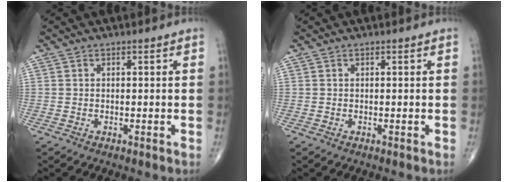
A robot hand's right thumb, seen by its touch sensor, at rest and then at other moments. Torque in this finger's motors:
{"motor_torque": [-0.02, 0.03, 0.00, 0.00, 0.00]}